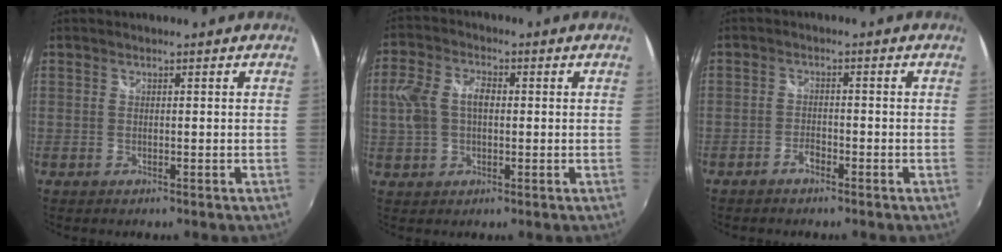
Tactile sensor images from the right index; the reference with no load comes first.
{"total": 7.9, "force": [0.4, 5.2, 6.0], "torque": [-0.127, 0.016, 0.008]}
{"total": 2.1, "force": [-1.7, 0.8, 0.9], "torque": [-0.024, 0.004, -0.031]}